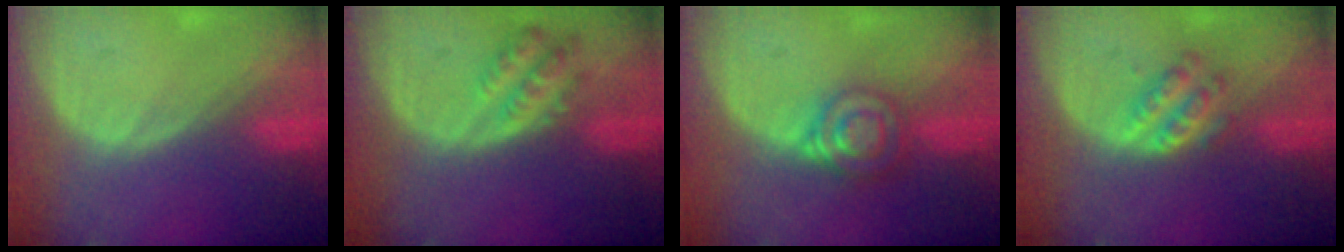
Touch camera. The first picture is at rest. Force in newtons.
{"total": 4.8, "press": 4.8, "slide": 0.5}
{"total": 6.6, "press": 5.7, "slide": 3.4}
{"total": 4.5, "press": 4.4, "slide": 0.8}